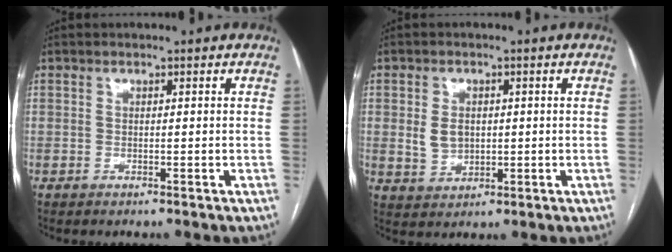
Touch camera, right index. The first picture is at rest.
{"total": 4.3, "force": [0.4, 3.3, 2.7], "torque": [-0.053, 0.006, 0.018]}